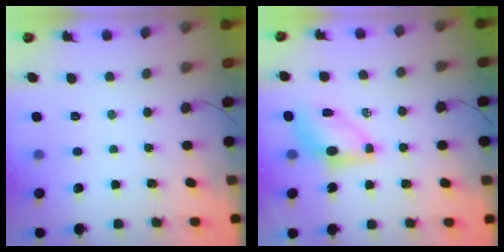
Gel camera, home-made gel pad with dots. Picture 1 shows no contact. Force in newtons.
{"total": 6.9, "press": 6.8, "slide": 0.8}